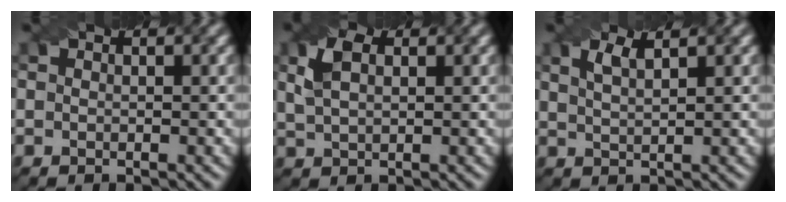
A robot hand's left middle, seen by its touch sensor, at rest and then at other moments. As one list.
[{"total": 3.3, "force": [1.3, 2.0, 2.4], "torque": [-0.057, 0.006, 0.025]}, {"total": 2.1, "force": [1.3, 0.6, 1.6], "torque": [-0.028, 0.002, 0.024]}]